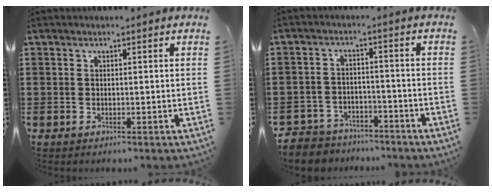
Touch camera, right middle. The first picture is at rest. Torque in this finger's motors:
{"motor_torque": [0.19, -0.12, 0.03, 0.00]}